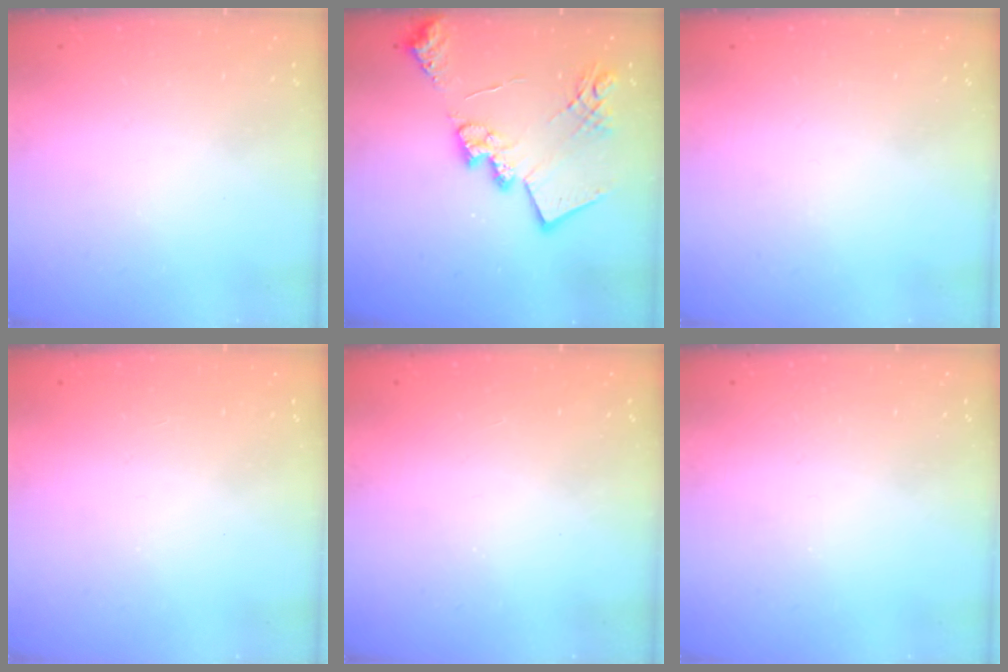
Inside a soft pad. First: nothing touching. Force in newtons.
{"total": 19.5, "press": 19.4, "slide": 1.7}
{"total": 0.0}
{"total": 1.1, "press": 1.1, "slide": 0.1}
{"total": 0.9, "press": 0.9, "slide": 0.1}
{"total": 0.0}